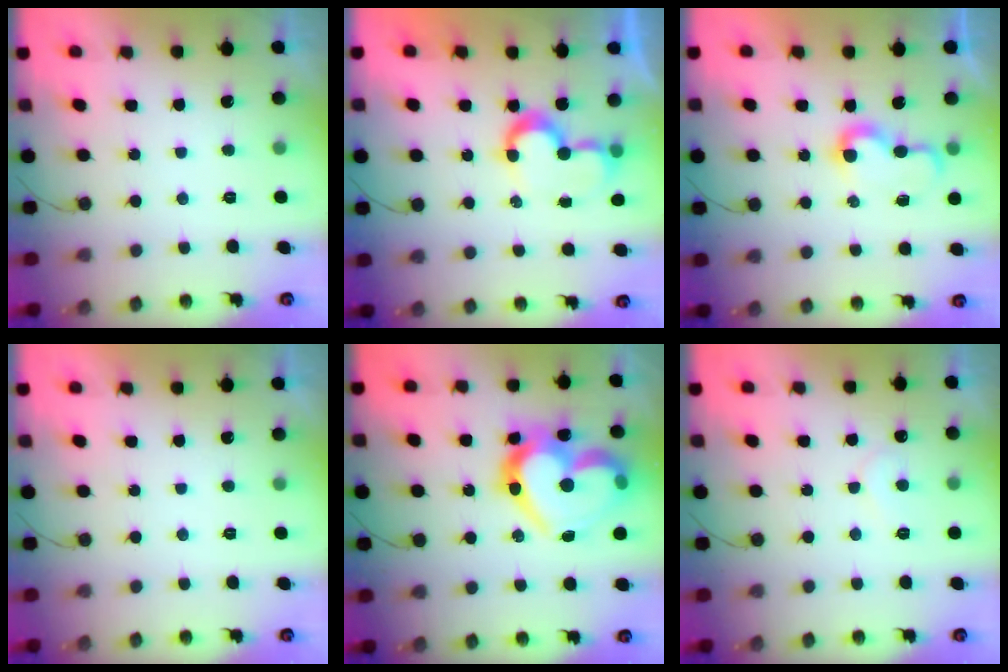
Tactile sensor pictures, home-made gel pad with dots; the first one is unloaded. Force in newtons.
{"total": 9.7, "press": 9.7, "slide": 0.7}
{"total": 6.4, "press": 6.4, "slide": 0.8}
{"total": 1.8, "press": 1.7, "slide": 0.1}
{"total": 23.8, "press": 23.7, "slide": 2.0}
{"total": 5.2, "press": 5.1, "slide": 0.4}